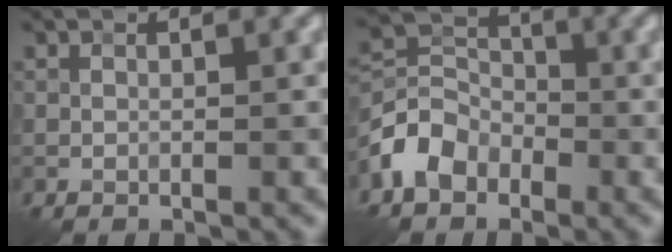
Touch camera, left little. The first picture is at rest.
{"total": 4.2, "force": [-2.5, 3.0, 1.7], "torque": [-0.037, 0.006, -0.062]}